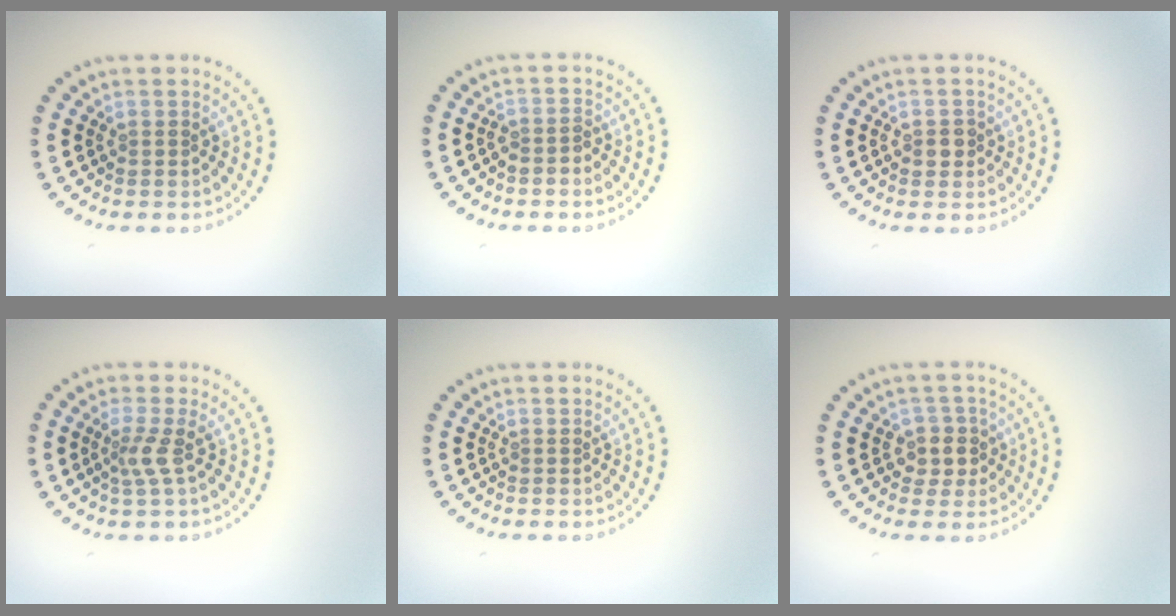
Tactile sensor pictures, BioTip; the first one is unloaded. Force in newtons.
{"total": 1.1, "press": 1.0, "slide": 0.6}
{"total": 1.2, "press": 1.1, "slide": 0.4}
{"total": 2.0, "press": 1.3, "slide": 1.5}
{"total": 0.0}
{"total": 2.5, "press": 2.2, "slide": 1.2}